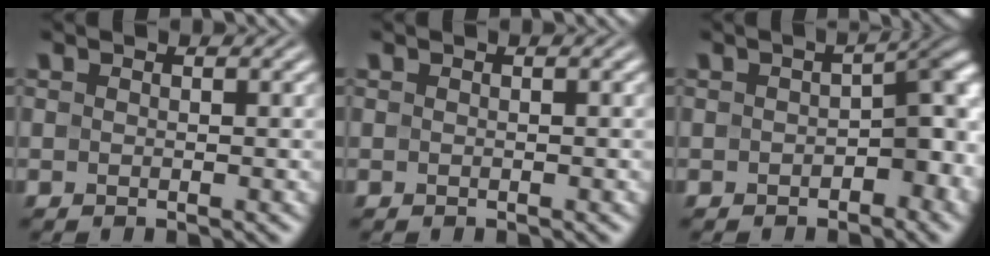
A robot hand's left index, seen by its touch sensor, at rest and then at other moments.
{"total": 0.0}
{"total": 5.3, "force": [-1.2, 2.7, 4.4], "torque": [-0.036, 0.009, -0.024]}